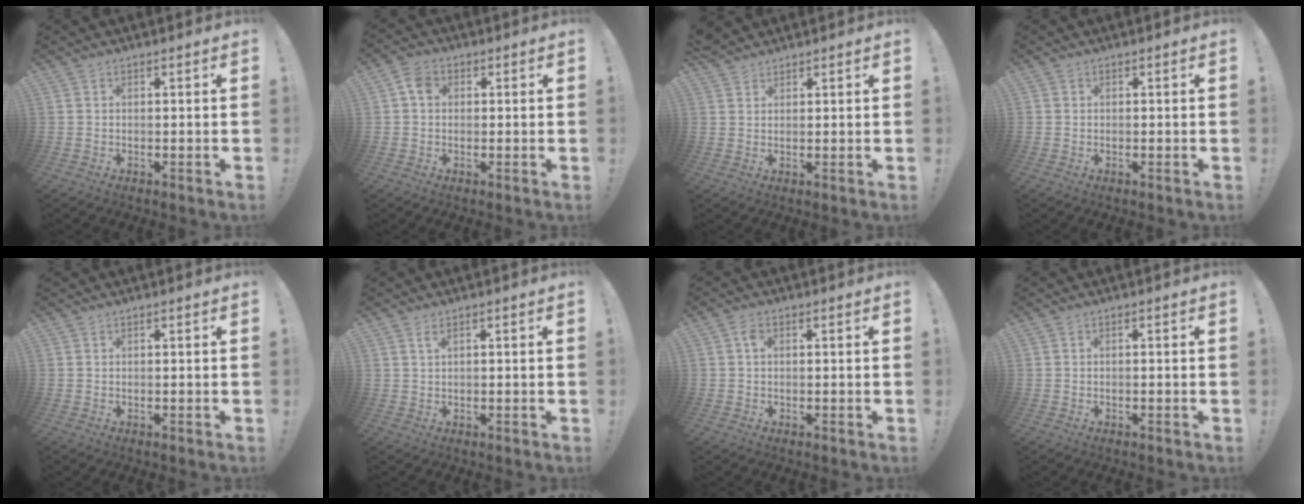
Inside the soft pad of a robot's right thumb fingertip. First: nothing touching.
{"total": 4.6, "force": [0.9, 3.6, 2.7], "torque": [-0.049, 0.011, 0.017]}
{"total": 3.9, "force": [3.3, 1.9, 0.4], "torque": [0.001, -0.018, 0.062]}
{"total": 0.6, "force": [0.3, 0.4, -0.3], "torque": [0.006, 0.002, 0.006]}
{"total": 0.0}
{"total": 1.7, "force": [1.1, 0.5, 1.2], "torque": [-0.019, -0.001, 0.016]}
{"total": 2.1, "force": [0.4, 1.3, 1.6], "torque": [-0.027, 0.003, 0.005]}
{"total": 0.5, "force": [-0.4, -0.2, 0.2], "torque": [-0.004, -0.001, -0.008]}